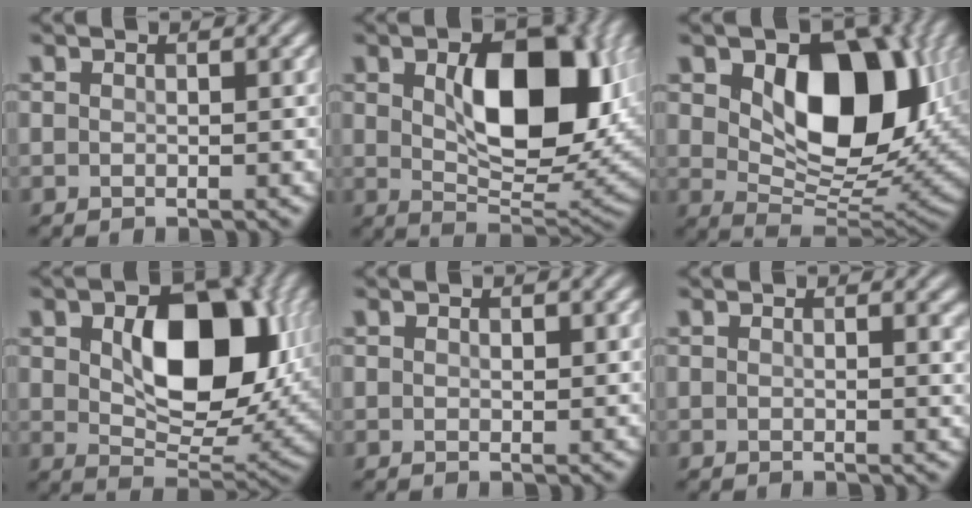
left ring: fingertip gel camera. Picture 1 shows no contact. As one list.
[{"total": 10.8, "force": [2.1, 5.6, 8.9], "torque": [-0.133, -0.003, 0.040]}, {"total": 11.3, "force": [3.0, 7.0, 8.3], "torque": [-0.127, -0.015, 0.053]}, {"total": 11.3, "force": [2.0, 6.7, 8.8], "torque": [-0.136, -0.004, 0.040]}, {"total": 0.6, "force": [0.4, 0.3, 0.4], "torque": [-0.005, -0.001, 0.005]}, {"total": 1.2, "force": [0.5, 0.4, 1.0], "torque": [-0.007, 0.001, 0.007]}]